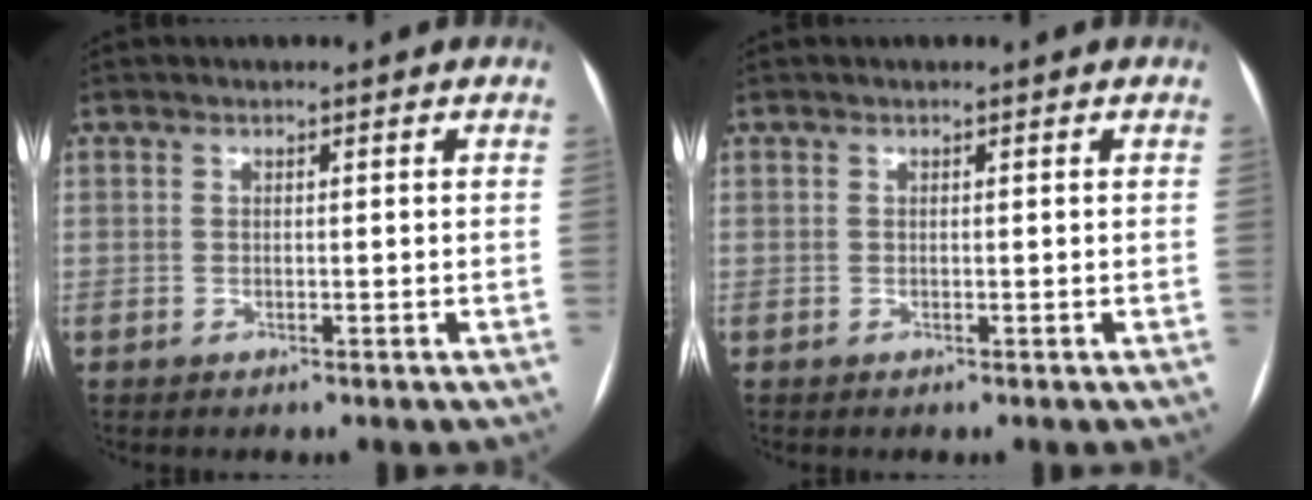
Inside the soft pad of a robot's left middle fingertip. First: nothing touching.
{"total": 0.0}